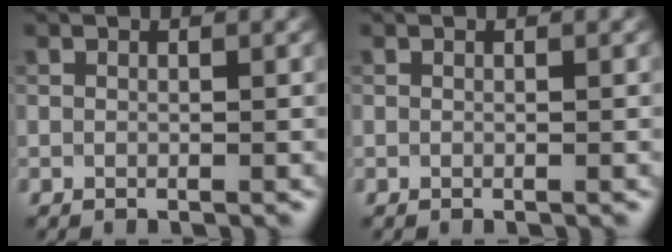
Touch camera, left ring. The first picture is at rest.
{"total": 0.0}